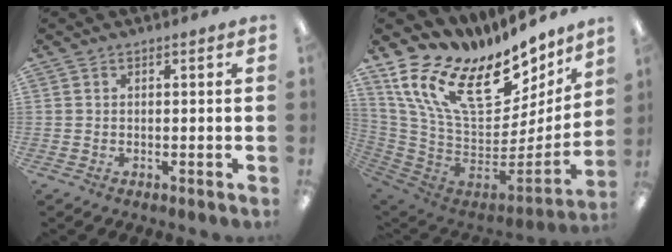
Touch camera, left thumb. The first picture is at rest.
{"total": 22.0, "force": [12.1, 11.5, 14.3], "torque": [-0.253, -0.083, 0.228]}